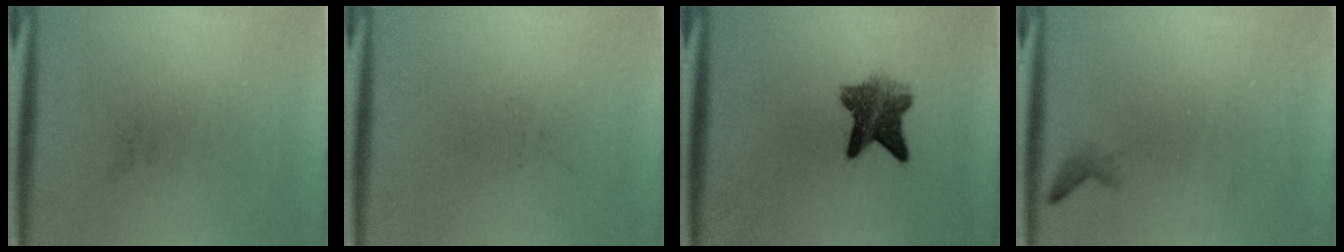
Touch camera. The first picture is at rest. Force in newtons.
{"total": 0.0}
{"total": 6.3}
{"total": 0.7}